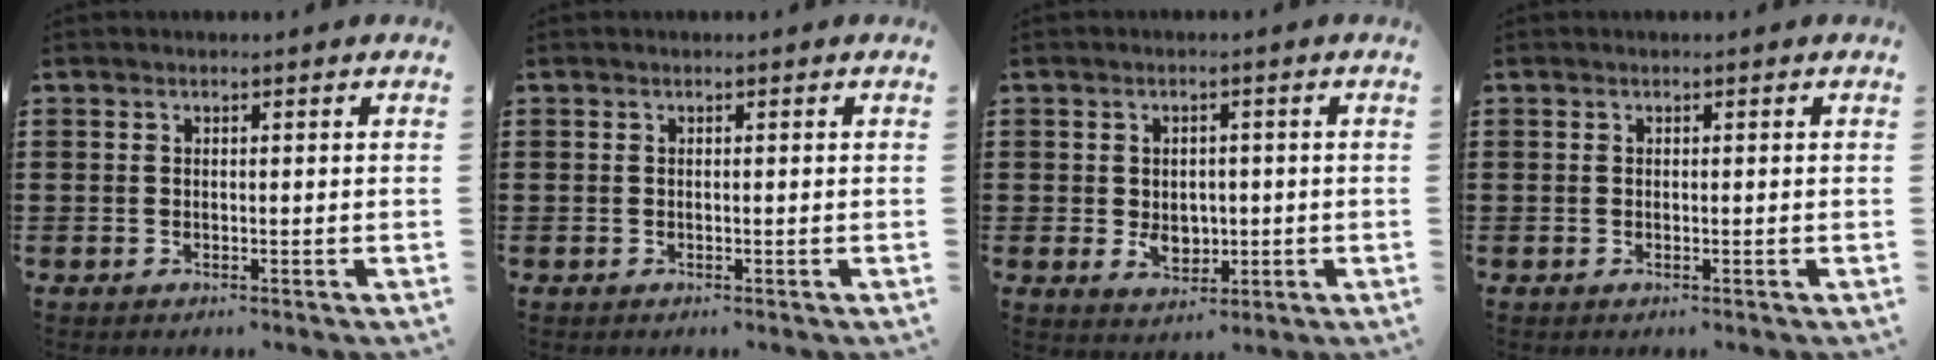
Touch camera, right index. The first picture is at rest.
{"total": 0.0}
{"total": 4.0, "force": [-0.3, 3.0, 2.7], "torque": [-0.040, 0.000, -0.010]}
{"total": 0.0}